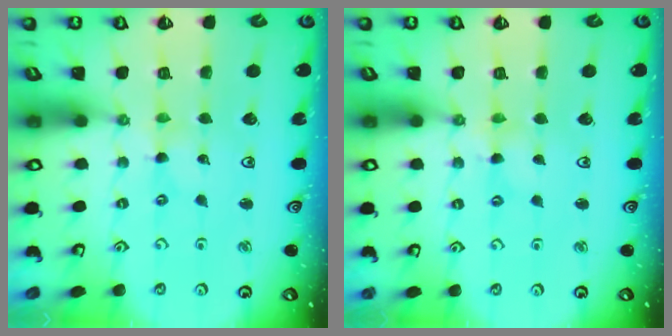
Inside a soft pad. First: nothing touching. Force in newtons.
{"total": 0.9, "press": 0.9, "slide": 0.3}